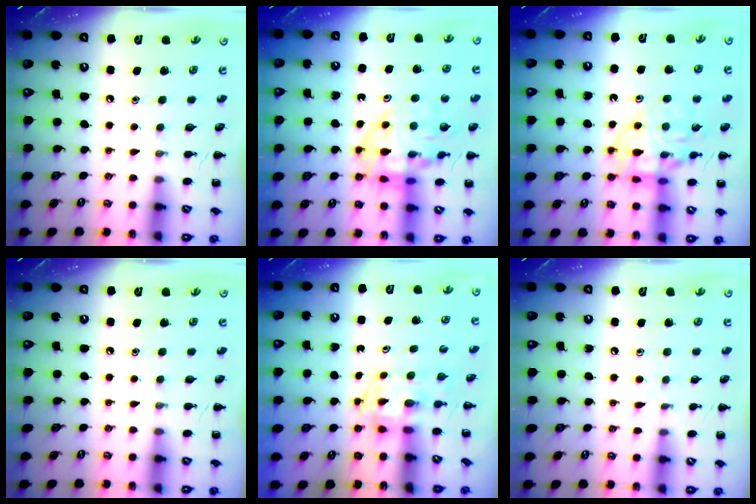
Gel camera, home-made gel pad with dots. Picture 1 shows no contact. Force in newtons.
{"total": 14.4, "press": 14.1, "slide": 2.6}
{"total": 14.3, "press": 14.2, "slide": 1.9}
{"total": 0.0}
{"total": 2.4, "press": 2.2, "slide": 1.1}
{"total": 3.0, "press": 2.6, "slide": 1.4}